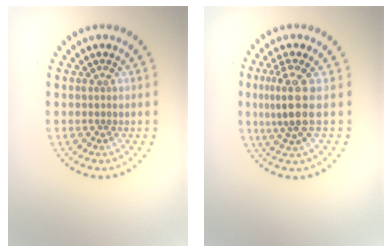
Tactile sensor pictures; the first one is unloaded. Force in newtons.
{"total": 3.5, "press": 2.7, "slide": 2.3}